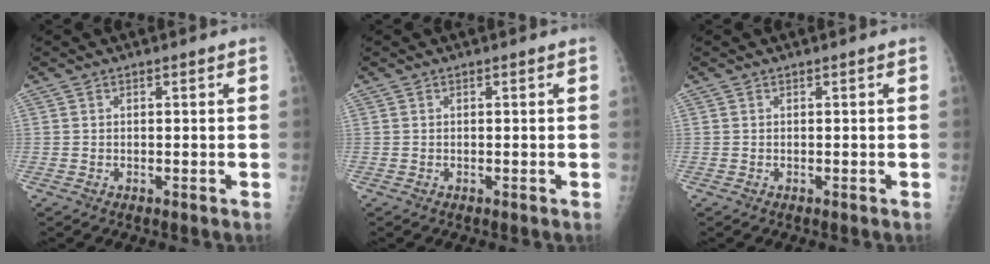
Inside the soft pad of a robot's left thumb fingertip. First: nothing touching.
{"total": 0.0}
{"total": 0.0}